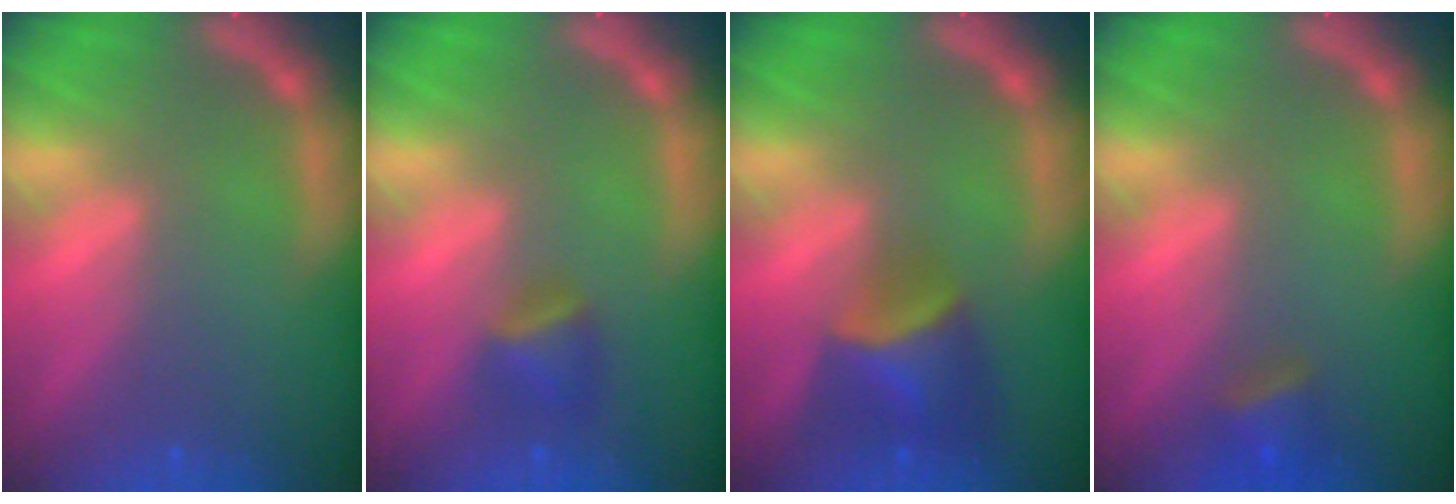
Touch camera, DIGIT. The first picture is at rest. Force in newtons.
{"total": 2.4}
{"total": 5.0}
{"total": 2.4}